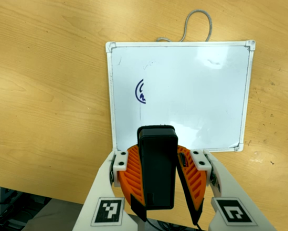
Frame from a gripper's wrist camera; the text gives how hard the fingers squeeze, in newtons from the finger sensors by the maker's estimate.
{"total": 9.0, "left": 9.2, "right": 8.9}